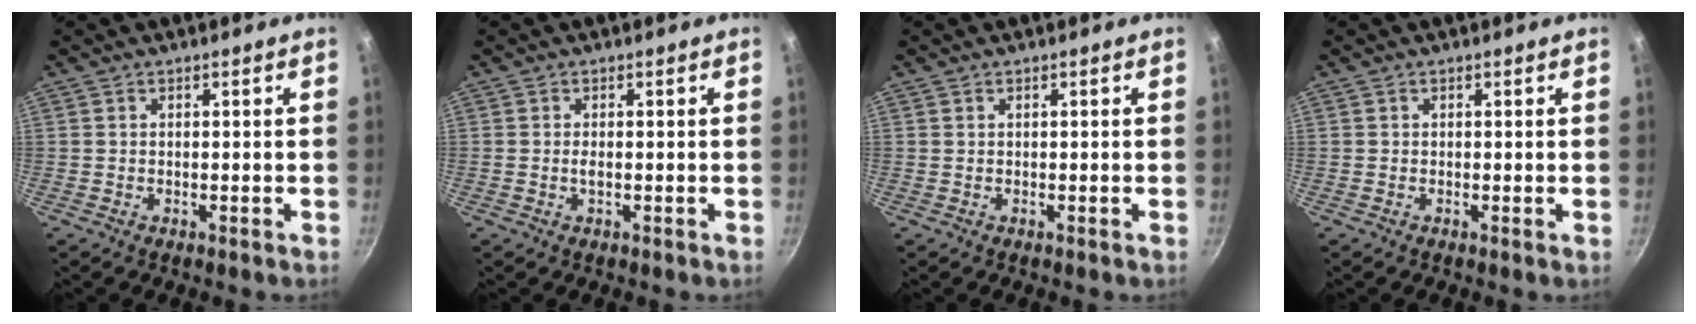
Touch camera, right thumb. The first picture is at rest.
{"total": 0.9, "force": [-0.1, 0.3, 0.9], "torque": [-0.020, 0.000, -0.004]}
{"total": 0.0}
{"total": 0.0}